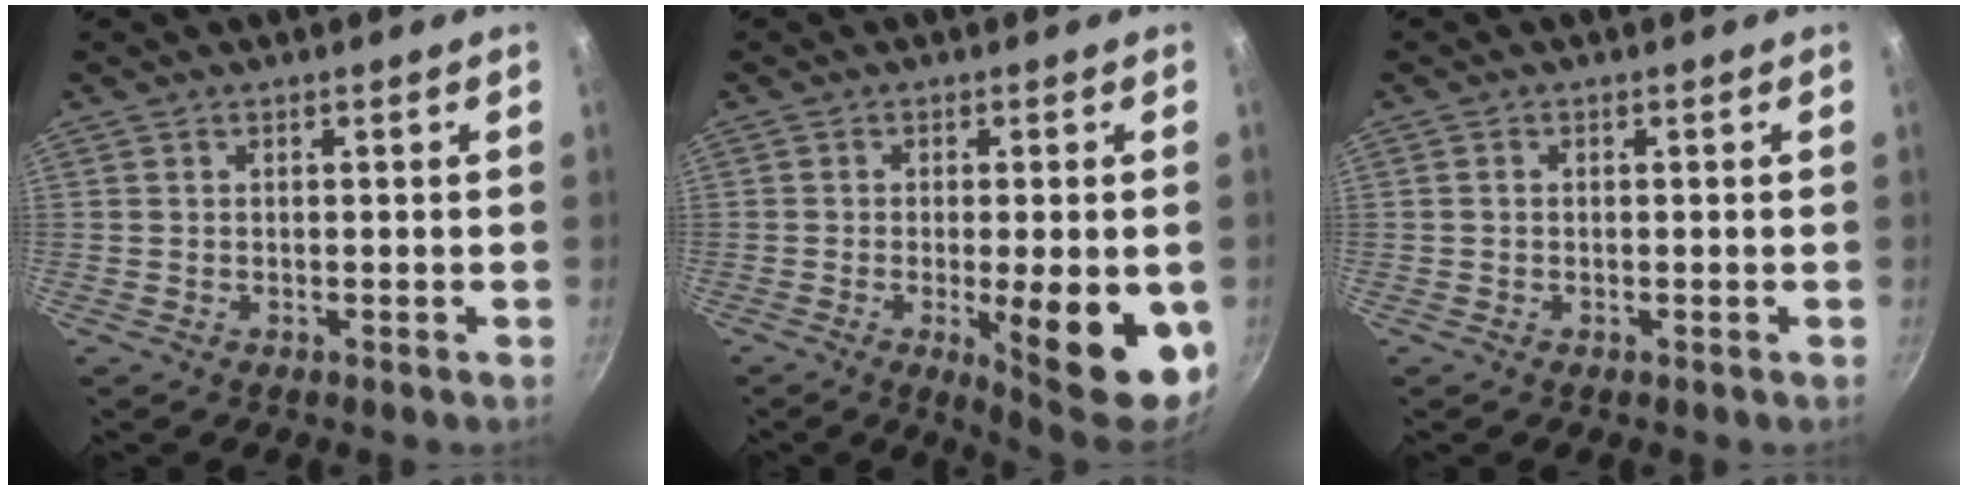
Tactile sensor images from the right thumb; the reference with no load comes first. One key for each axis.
{"total": 14.4, "fx": -3.6, "fy": 3.9, "fz": 13.4, "tx": -0.158, "ty": -0.001, "tz": -0.039}
{"total": 0.5, "fx": -0.1, "fy": 0.5, "fz": 0.3, "tx": -0.004, "ty": 0.003, "tz": -0.002}